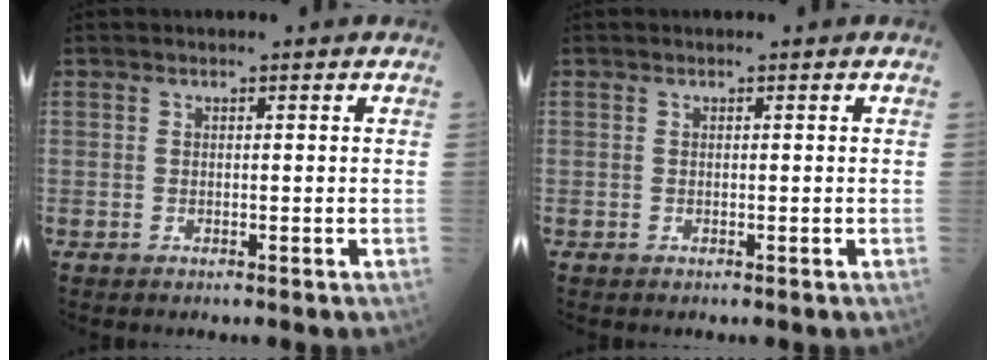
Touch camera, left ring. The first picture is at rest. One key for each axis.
{"total": 0.0}